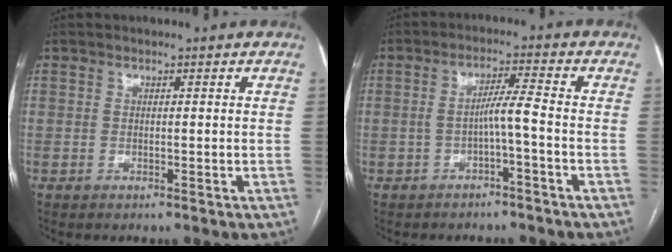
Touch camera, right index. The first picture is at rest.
{"total": 3.9, "force": [-1.4, -0.3, 3.6], "torque": [-0.063, 0.016, -0.022]}